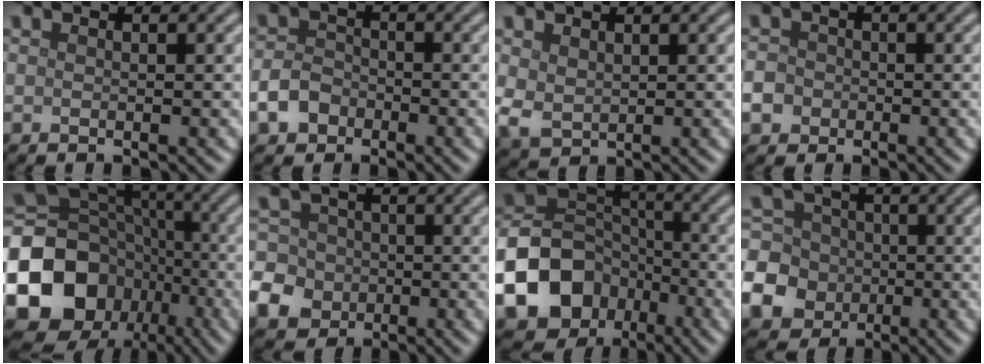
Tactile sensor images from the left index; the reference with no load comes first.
{"total": 2.9, "force": [-1.6, 2.1, 1.3], "torque": [-0.025, 0.001, -0.036]}
{"total": 2.6, "force": [0.8, 1.8, 1.6], "torque": [-0.044, -0.003, 0.020]}
{"total": 5.1, "force": [-2.1, 4.4, 1.6], "torque": [-0.030, -0.008, -0.062]}
{"total": 16.9, "force": [-5.7, 14.0, 7.6], "torque": [-0.188, 0.005, -0.119]}
{"total": 7.1, "force": [-2.9, 6.1, 2.2], "torque": [-0.052, -0.013, -0.073]}
{"total": 14.3, "force": [-6.4, 11.6, 5.4], "torque": [-0.135, -0.027, -0.134]}
{"total": 12.5, "force": [-4.1, 11.3, 3.5], "torque": [-0.110, -0.020, -0.090]}